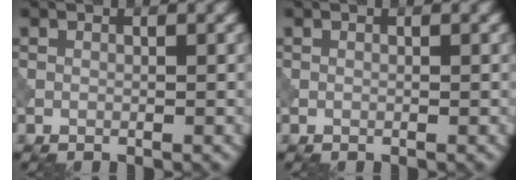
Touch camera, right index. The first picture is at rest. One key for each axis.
{"total": 0.0}